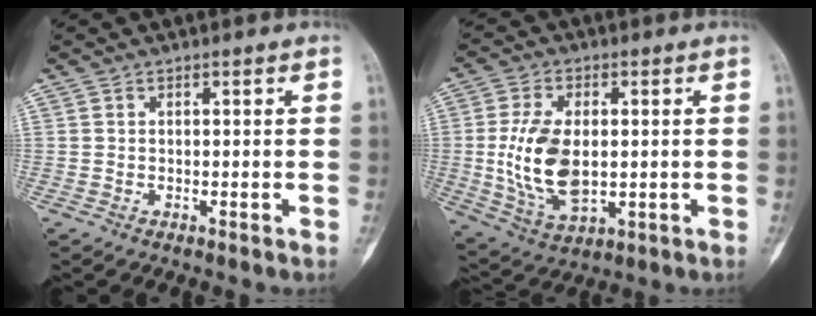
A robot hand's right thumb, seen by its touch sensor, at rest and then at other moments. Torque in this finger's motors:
{"motor_torque": [1.21, 0.96, 1.01, -0.99, 0.19]}